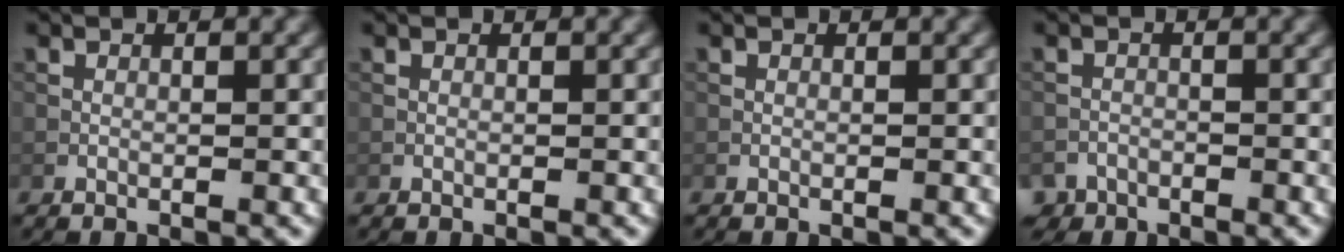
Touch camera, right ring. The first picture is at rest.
{"total": 0.0}
{"total": 0.0}
{"total": 2.6, "force": [-2.4, 1.1, -0.3], "torque": [0.012, -0.004, -0.040]}